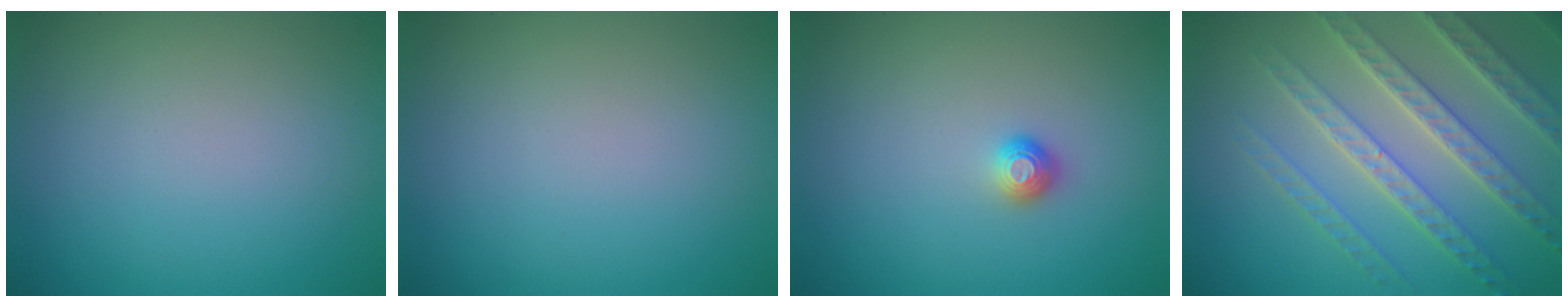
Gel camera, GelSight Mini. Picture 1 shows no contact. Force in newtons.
{"total": 0.0}
{"total": 1.1, "press": 1.0, "slide": 0.4}
{"total": 7.0, "press": 5.4, "slide": 4.5}